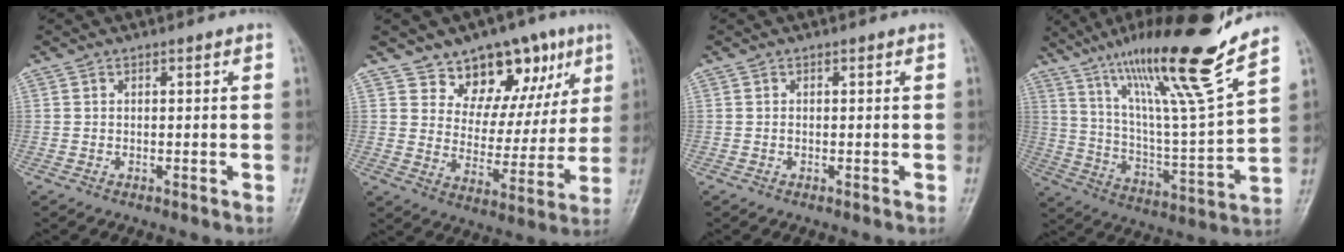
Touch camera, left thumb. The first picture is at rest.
{"total": 15.2, "force": [9.0, 9.6, 7.7], "torque": [-0.045, -0.038, 0.140]}
{"total": 0.0}
{"total": 22.4, "force": [15.6, 1.2, 16.0], "torque": [-0.244, -0.071, 0.271]}